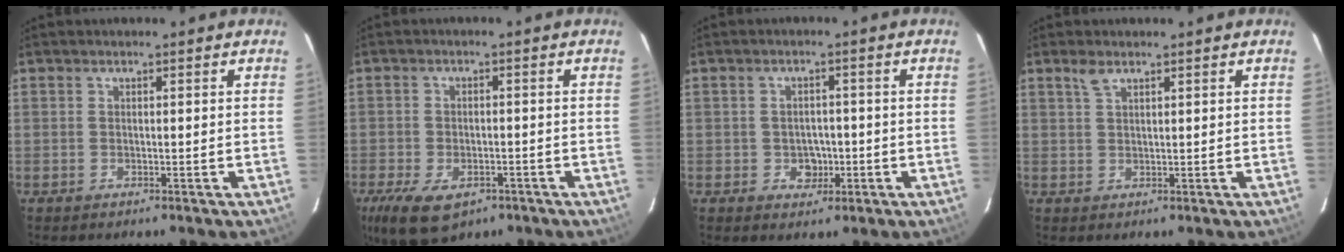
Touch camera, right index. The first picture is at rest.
{"total": 10.8, "force": [-6.3, 5.8, 6.7], "torque": [-0.151, -0.029, -0.101]}
{"total": 3.8, "force": [-0.9, 3.3, 1.5], "torque": [-0.031, 0.008, -0.003]}
{"total": 1.9, "force": [1.4, 0.7, 1.1], "torque": [-0.023, 0.005, 0.028]}